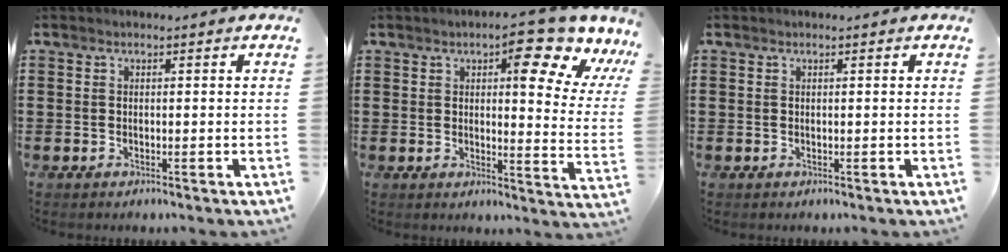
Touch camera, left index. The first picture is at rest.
{"total": 10.0, "force": [6.5, 1.5, 7.4], "torque": [-0.105, -0.037, 0.097]}
{"total": 0.0}